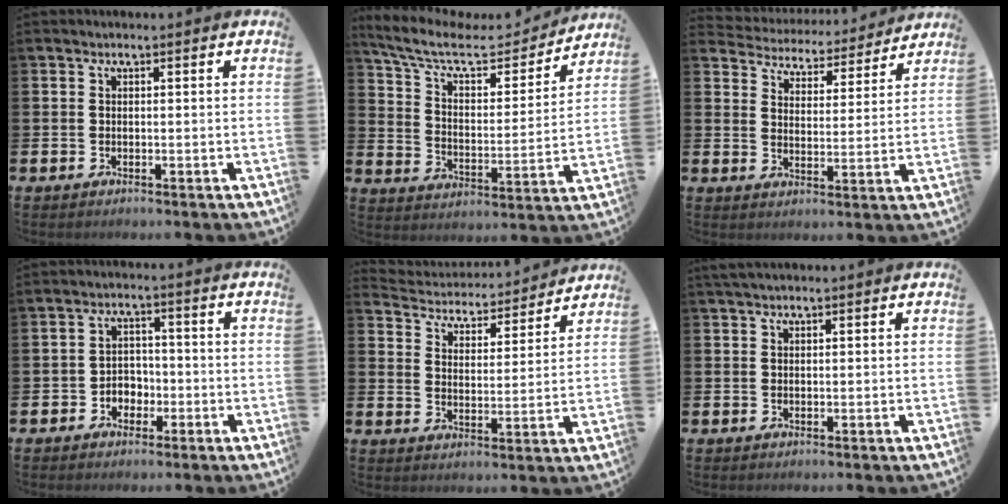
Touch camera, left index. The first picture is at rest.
{"total": 9.8, "force": [8.1, 3.4, 4.4], "torque": [-0.114, -0.048, 0.135]}
{"total": 4.1, "force": [3.9, 1.1, -0.2], "torque": [-0.019, -0.040, 0.063]}
{"total": 3.0, "force": [-1.8, 2.3, 0.7], "torque": [-0.021, 0.006, -0.040]}
{"total": 4.4, "force": [4.2, 1.1, -0.1], "torque": [-0.032, -0.043, 0.068]}
{"total": 1.3, "force": [1.2, 0.2, 0.5], "torque": [-0.008, 0.002, 0.021]}